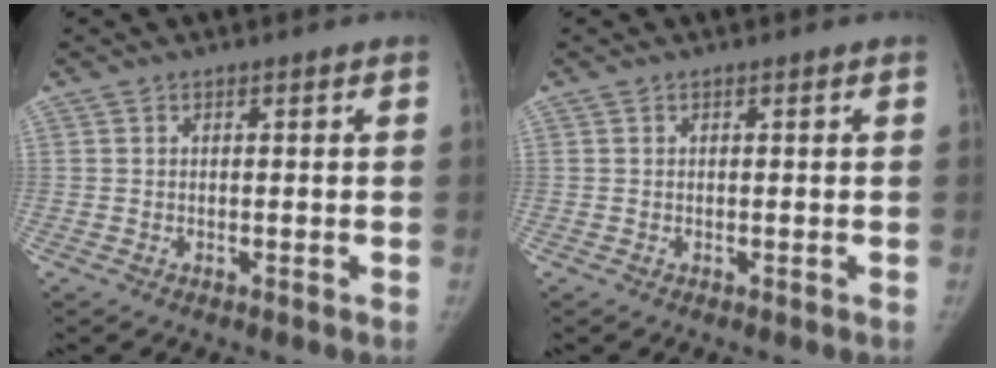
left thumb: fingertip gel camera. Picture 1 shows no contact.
{"total": 0.0}